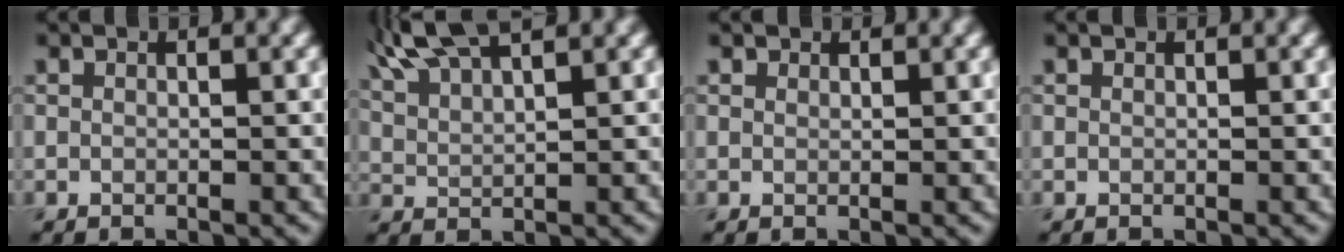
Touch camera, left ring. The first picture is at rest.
{"total": 6.5, "force": [5.0, 1.7, 3.7], "torque": [-0.073, 0.029, 0.070]}
{"total": 0.8, "force": [0.7, 0.3, 0.1], "torque": [-0.002, -0.003, 0.008]}
{"total": 0.0}